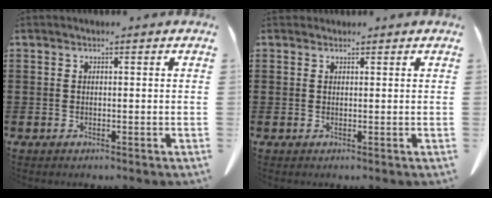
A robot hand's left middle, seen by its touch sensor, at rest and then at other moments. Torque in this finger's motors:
{"motor_torque": [0.01, 0.01, -0.16, -0.03]}